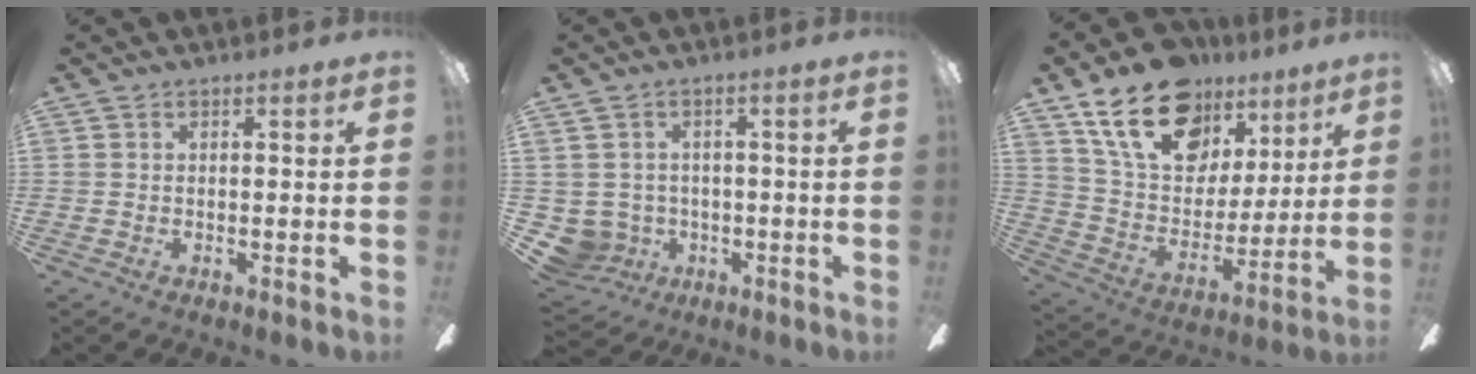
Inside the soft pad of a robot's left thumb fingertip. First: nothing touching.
{"total": 5.4, "force": [-0.4, 5.3, 0.8], "torque": [-0.058, -0.002, -0.006]}
{"total": 22.2, "force": [13.5, 13.5, 11.2], "torque": [-0.199, -0.061, 0.249]}